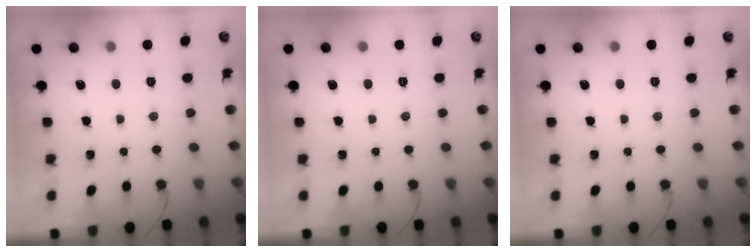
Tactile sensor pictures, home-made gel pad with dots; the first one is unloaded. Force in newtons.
{"total": 0.0}
{"total": 0.0}